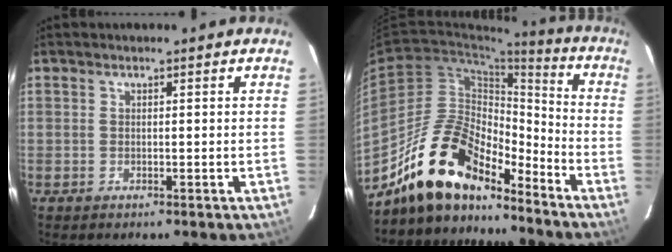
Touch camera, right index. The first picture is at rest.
{"total": 17.2, "force": [-14.3, 6.2, 7.5], "torque": [-0.139, 0.019, -0.256]}